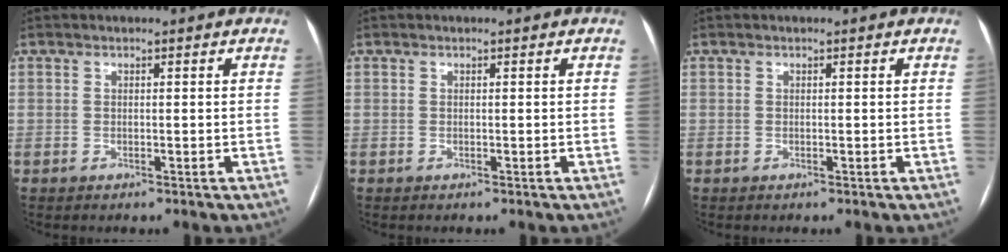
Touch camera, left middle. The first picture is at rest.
{"total": 0.0}
{"total": 0.0}